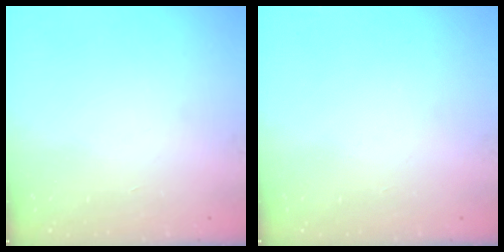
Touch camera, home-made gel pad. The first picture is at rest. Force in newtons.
{"total": 0.0}